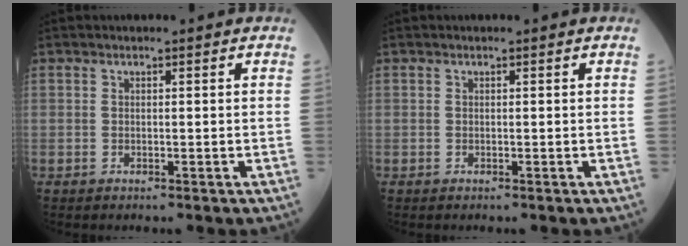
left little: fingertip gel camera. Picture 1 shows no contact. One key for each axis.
{"total": 0.0}